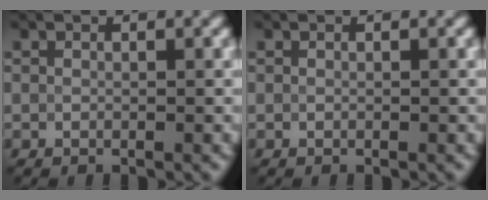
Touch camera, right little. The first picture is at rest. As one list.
[{"total": 0.0}]